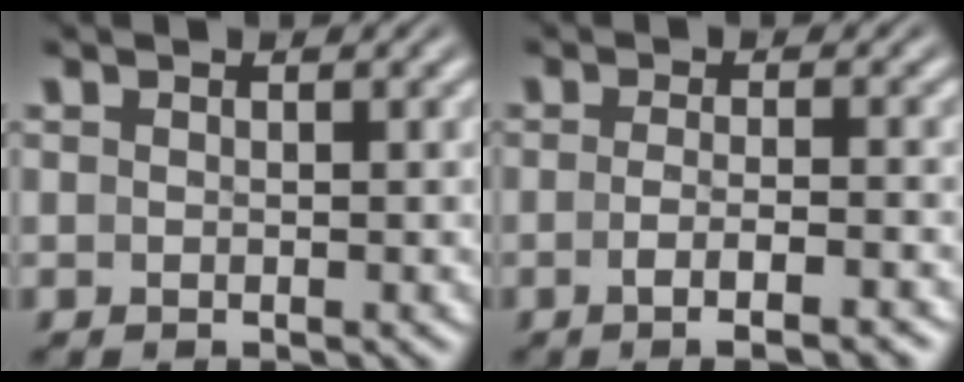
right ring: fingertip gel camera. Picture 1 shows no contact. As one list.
[{"total": 4.1, "force": [-2.9, -0.1, 2.9], "torque": [-0.046, -0.018, -0.039]}]